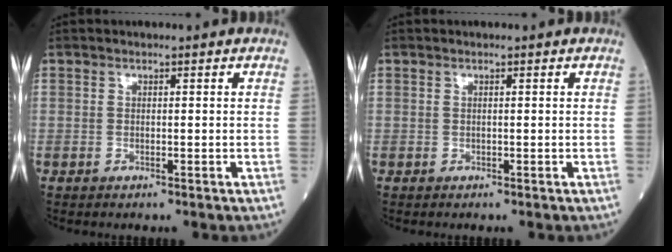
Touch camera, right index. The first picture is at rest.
{"total": 0.0}